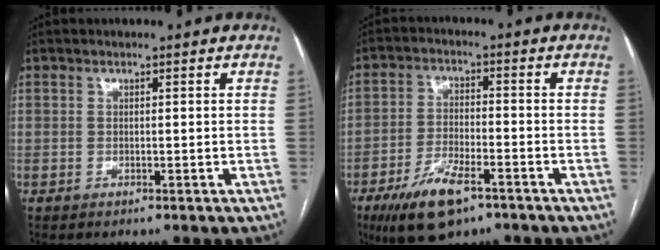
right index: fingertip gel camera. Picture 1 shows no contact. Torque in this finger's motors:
{"motor_torque": [1.05, -1.09, 0.50, 0.11]}